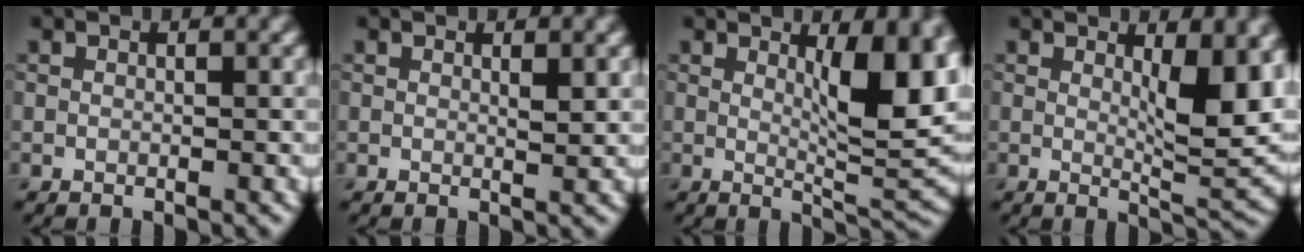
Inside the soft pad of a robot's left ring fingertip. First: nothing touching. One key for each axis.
{"total": 1.0, "fx": 0.5, "fy": 0.2, "fz": 0.9, "tx": -0.011, "ty": -0.003, "tz": 0.007}
{"total": 7.9, "fx": 2.0, "fy": 2.1, "fz": 7.3, "tx": -0.099, "ty": -0.009, "tz": 0.036}
{"total": 5.9, "fx": 1.5, "fy": 1.6, "fz": 5.5, "tx": -0.074, "ty": -0.012, "tz": 0.027}